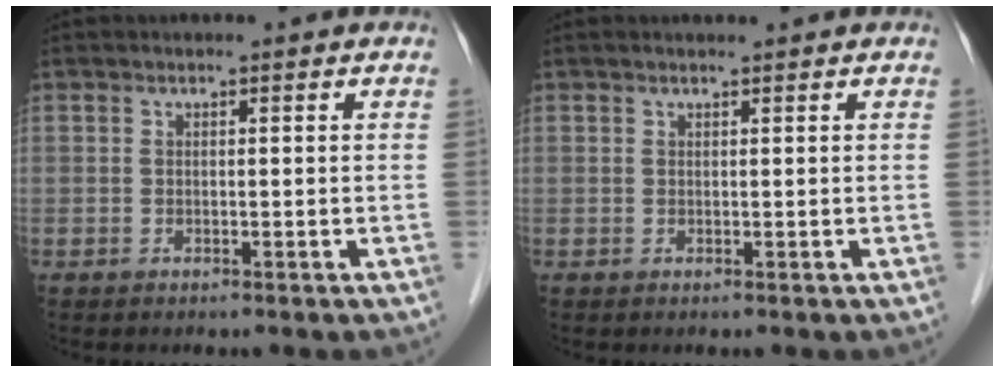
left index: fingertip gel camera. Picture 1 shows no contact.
{"total": 0.8, "force": [0.7, 0.0, 0.4], "torque": [-0.007, 0.006, 0.014]}